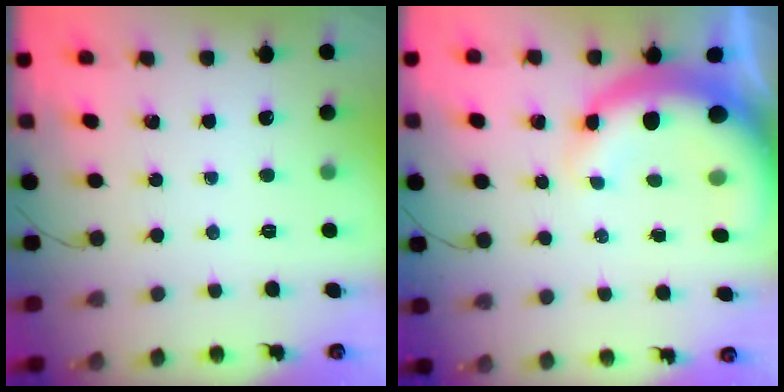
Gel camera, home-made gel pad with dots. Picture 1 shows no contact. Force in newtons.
{"total": 10.9, "press": 10.6, "slide": 2.5}